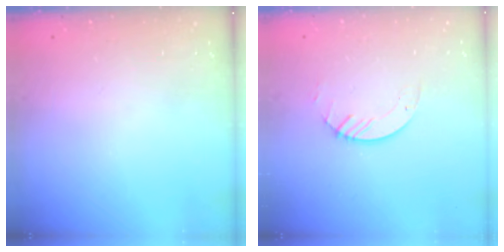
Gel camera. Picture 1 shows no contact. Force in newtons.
{"total": 2.8, "press": 2.8, "slide": 0.3}